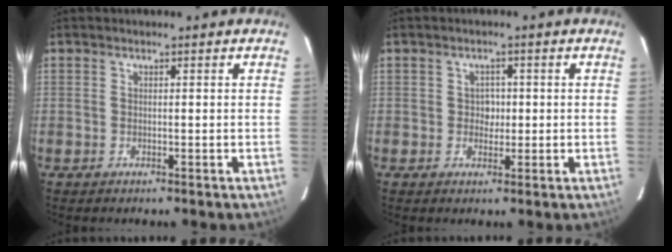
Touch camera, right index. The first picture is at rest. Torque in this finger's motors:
{"motor_torque": [0.11, 0.06, 0.08, 0.02]}